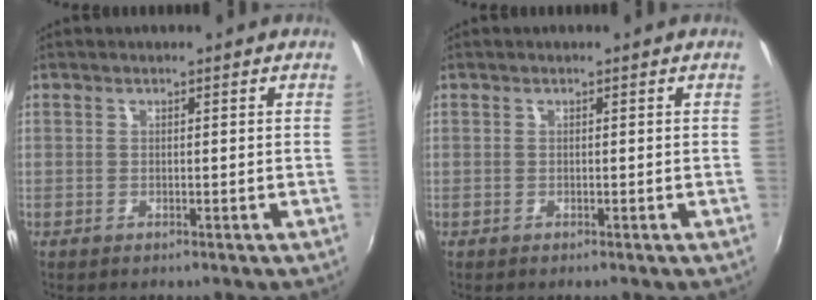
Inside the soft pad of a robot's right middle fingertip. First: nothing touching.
{"total": 0.0}